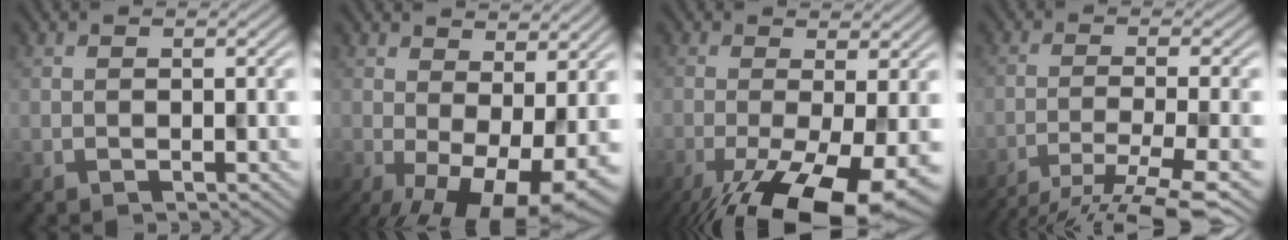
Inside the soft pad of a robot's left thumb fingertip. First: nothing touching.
{"total": 9.9, "force": [-2.1, 4.0, 8.8], "torque": [-0.140, -0.017, -0.011]}
{"total": 12.8, "force": [-5.8, 3.7, 10.8], "torque": [-0.178, -0.027, -0.080]}
{"total": 10.4, "force": [-8.1, 1.1, 6.5], "torque": [-0.107, -0.002, -0.120]}